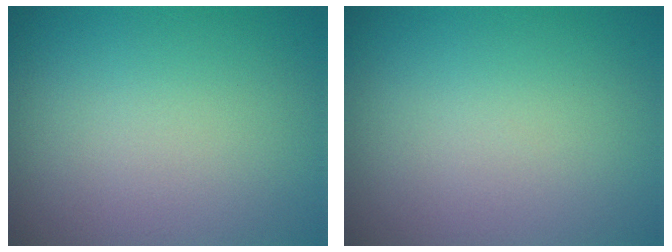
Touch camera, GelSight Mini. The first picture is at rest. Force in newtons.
{"total": 0.0}